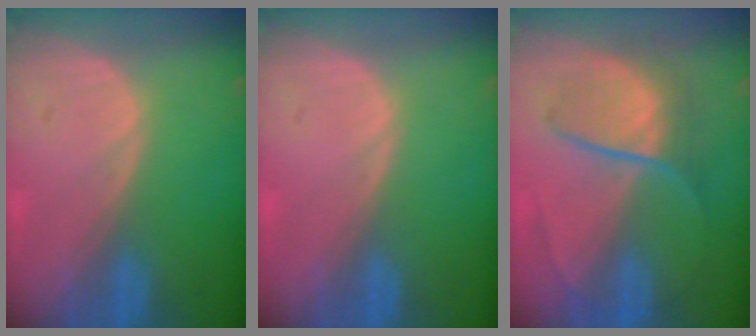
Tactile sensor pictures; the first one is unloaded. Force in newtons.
{"total": 0.0}
{"total": 6.7, "press": 6.6, "slide": 1.1}